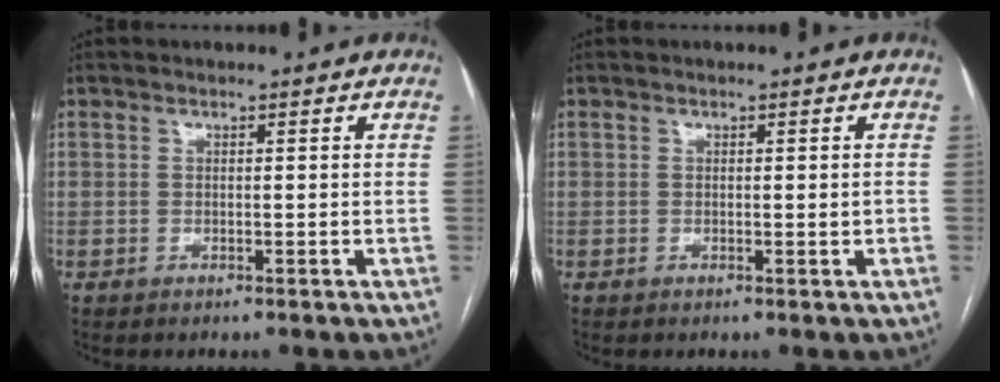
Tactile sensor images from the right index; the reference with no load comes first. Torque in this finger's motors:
{"motor_torque": [0.13, 0.41, 0.01, 0.00]}